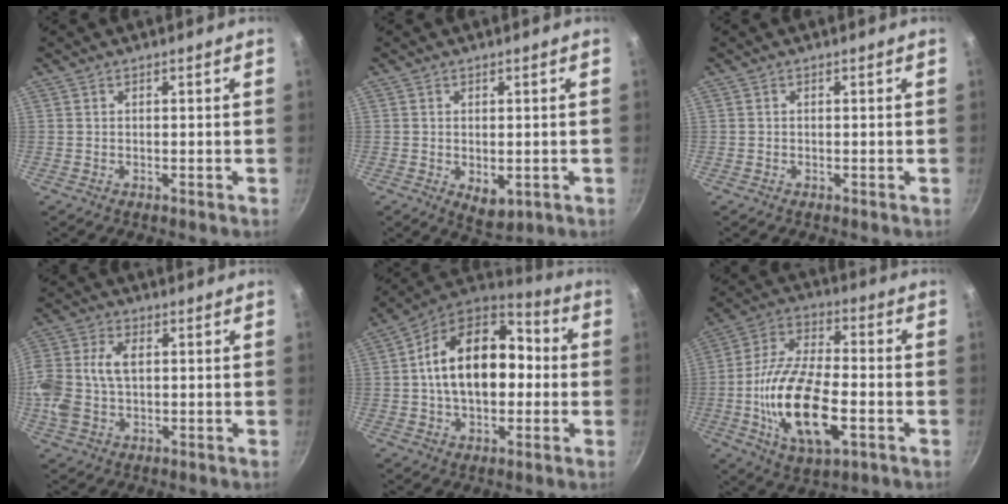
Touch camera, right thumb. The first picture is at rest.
{"total": 4.5, "force": [-0.7, 2.8, 3.5], "torque": [-0.045, -0.011, -0.003]}
{"total": 0.0}
{"total": 12.1, "force": [0.9, 8.0, 9.0], "torque": [-0.194, 0.019, 0.009]}
{"total": 20.5, "force": [0.6, 13.5, 15.5], "torque": [-0.233, 0.042, -0.005]}
{"total": 19.6, "force": [-4.7, 9.0, 16.8], "torque": [-0.312, 0.018, -0.091]}